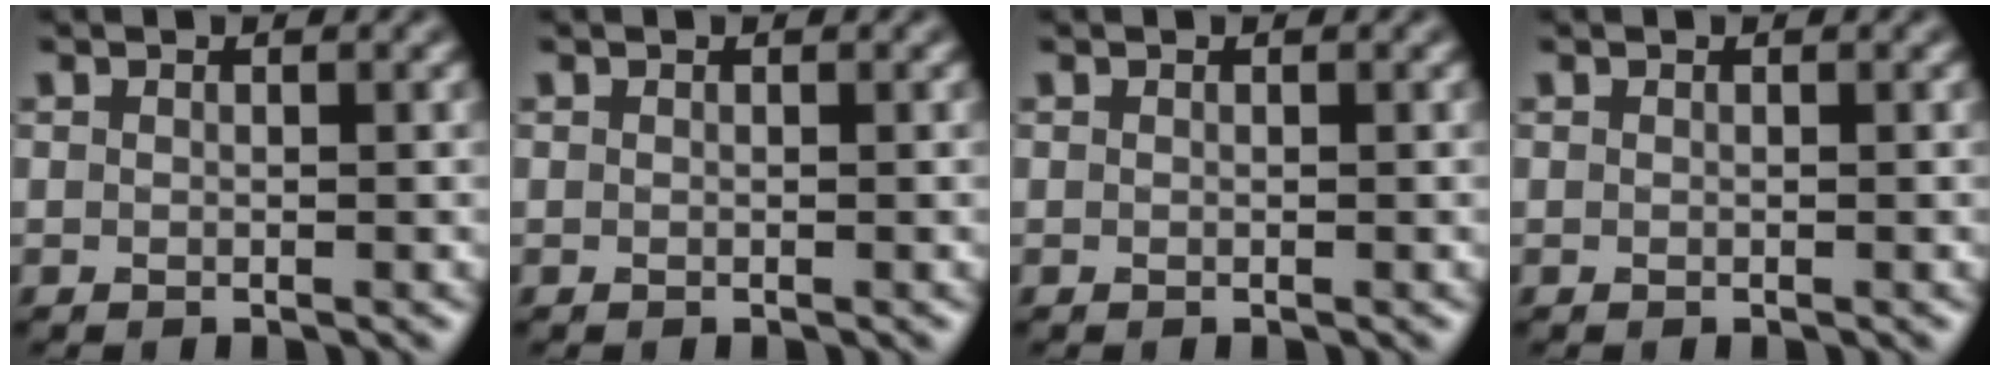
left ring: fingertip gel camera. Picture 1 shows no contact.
{"total": 0.0}
{"total": 0.0}
{"total": 0.0}